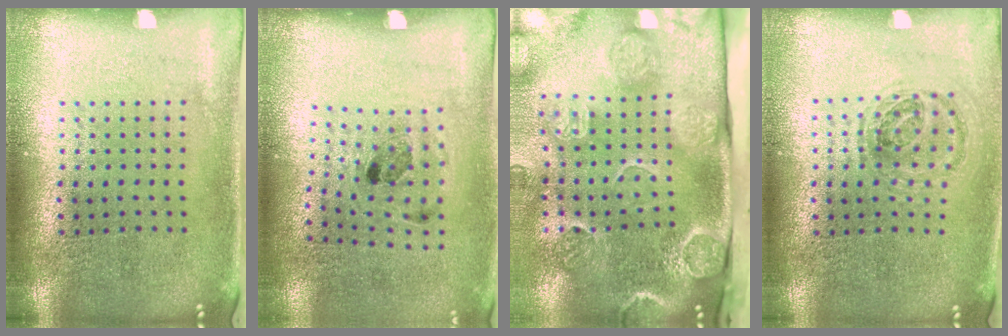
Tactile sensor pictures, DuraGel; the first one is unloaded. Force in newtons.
{"total": 1.2, "press": 0.7, "slide": 0.9}
{"total": 4.6, "press": 3.5, "slide": 3.0}
{"total": 0.9, "press": 0.9, "slide": 0.3}